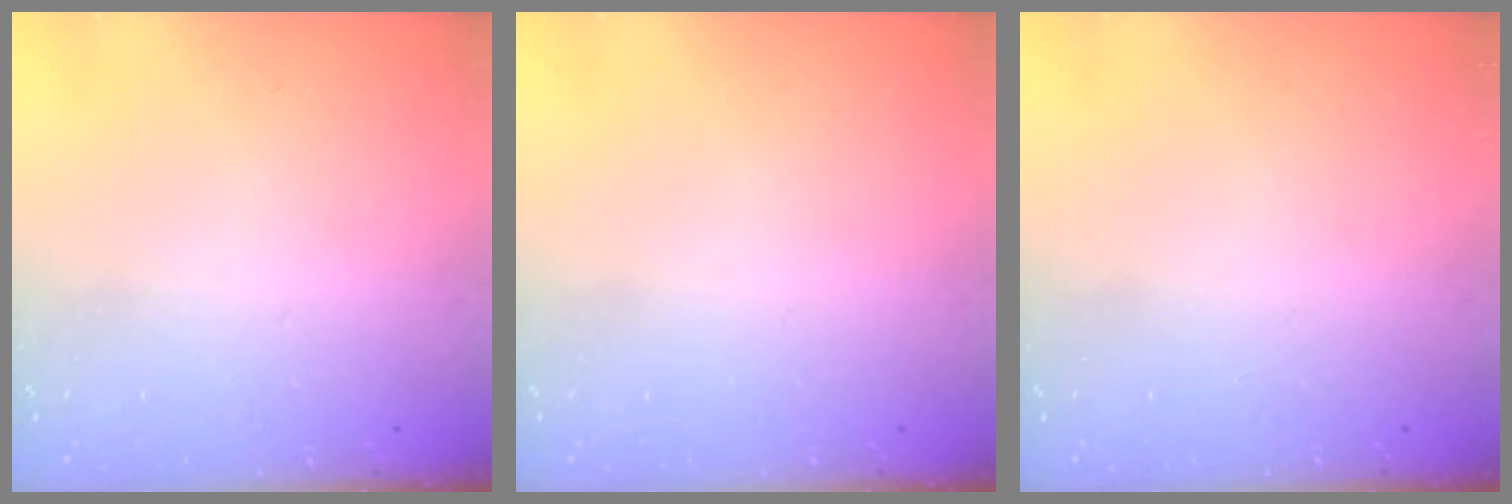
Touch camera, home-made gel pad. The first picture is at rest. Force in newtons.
{"total": 0.0}
{"total": 0.0}